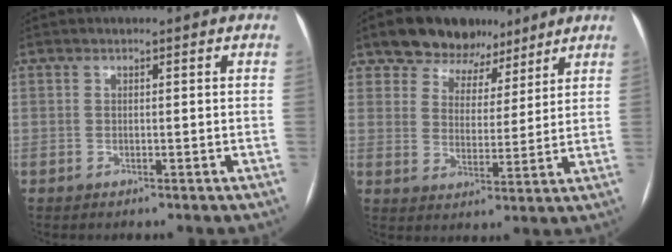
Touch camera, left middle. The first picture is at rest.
{"total": 9.2, "force": [6.8, 5.8, 2.0], "torque": [-0.022, 0.023, 0.111]}